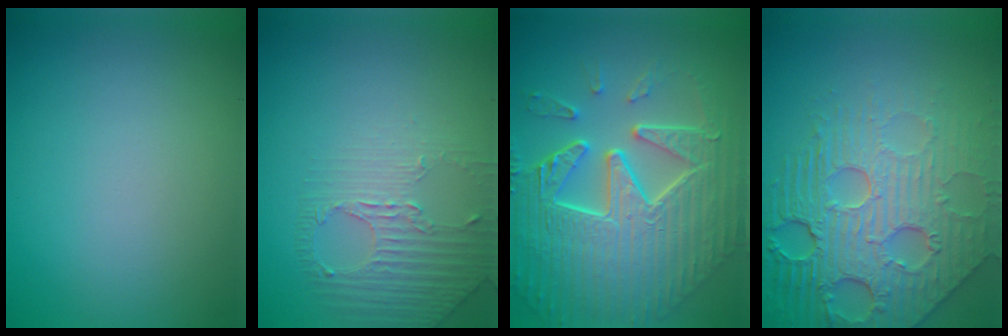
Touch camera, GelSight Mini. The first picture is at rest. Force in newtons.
{"total": 1.8, "press": 1.5, "slide": 1.0}
{"total": 10.8, "press": 7.4, "slide": 7.8}
{"total": 8.7, "press": 6.0, "slide": 6.3}